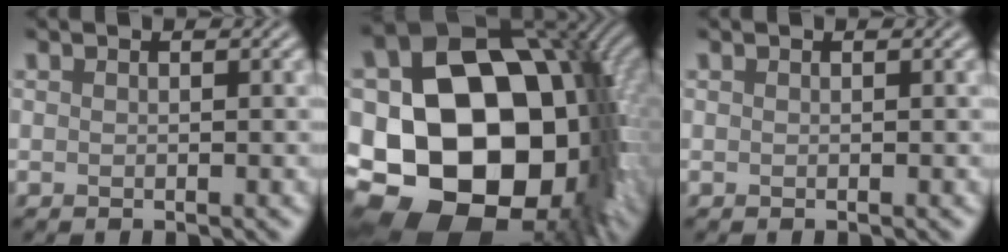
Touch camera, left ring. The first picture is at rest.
{"total": 21.2, "force": [-3.9, 15.0, 14.4], "torque": [-0.235, -0.016, -0.047]}
{"total": 0.0}